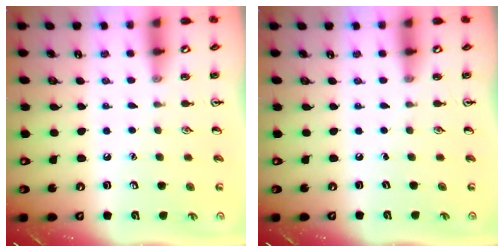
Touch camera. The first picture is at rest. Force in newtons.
{"total": 0.0}